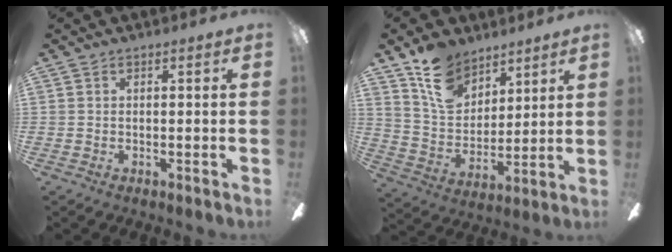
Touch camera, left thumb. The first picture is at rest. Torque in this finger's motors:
{"motor_torque": [1.78, 0.63, 1.59, -1.14, 0.38]}